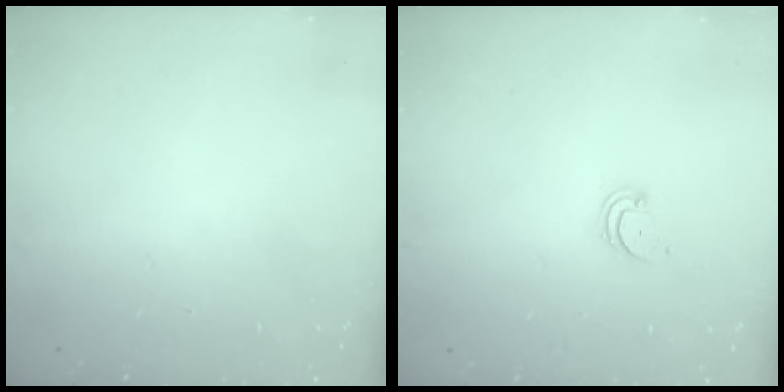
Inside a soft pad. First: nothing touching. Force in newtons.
{"total": 1.8, "press": 1.8, "slide": 0.2}